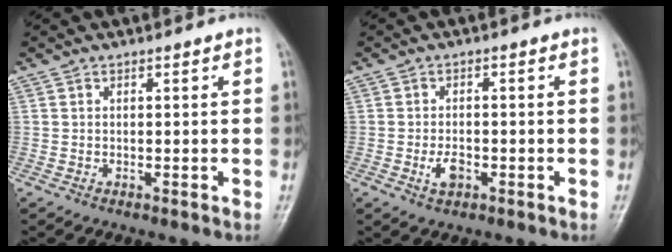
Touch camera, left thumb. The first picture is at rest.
{"total": 3.1, "force": [-1.2, 1.8, 2.2], "torque": [-0.039, 0.004, -0.021]}